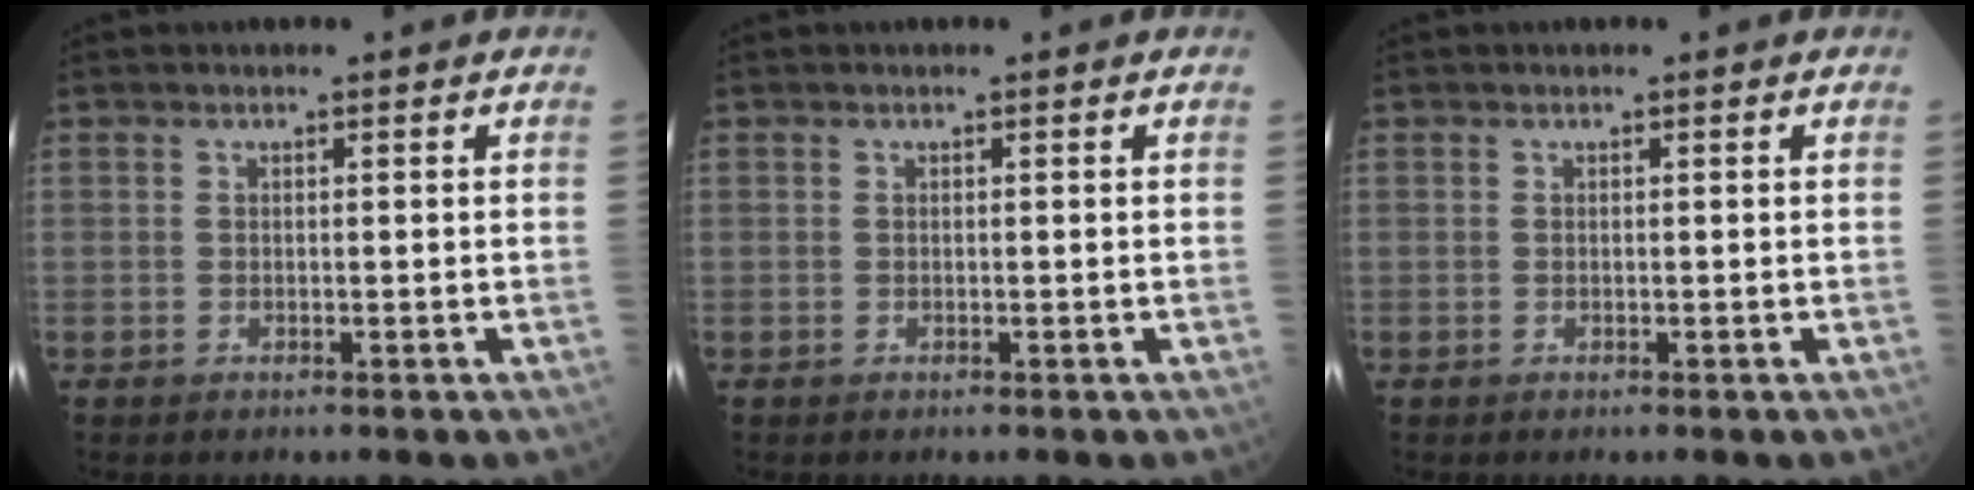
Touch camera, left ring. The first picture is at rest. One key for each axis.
{"total": 0.0}
{"total": 0.0}